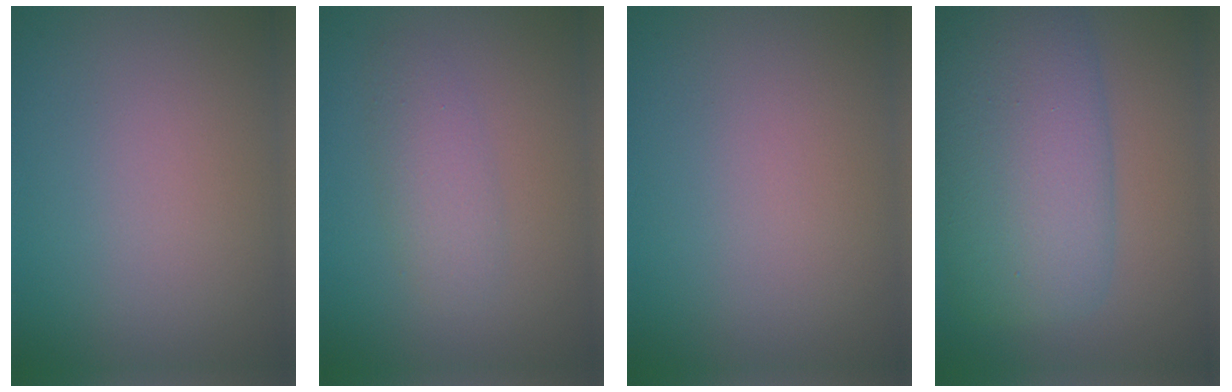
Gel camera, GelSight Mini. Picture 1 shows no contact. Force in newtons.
{"total": 2.3, "press": 2.3, "slide": 0.1}
{"total": 0.0}
{"total": 11.1, "press": 11.1, "slide": 0.1}